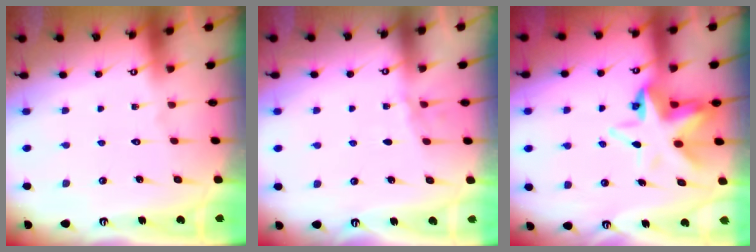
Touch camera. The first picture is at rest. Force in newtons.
{"total": 2.7, "press": 2.7, "slide": 0.4}
{"total": 9.9, "press": 9.7, "slide": 1.9}